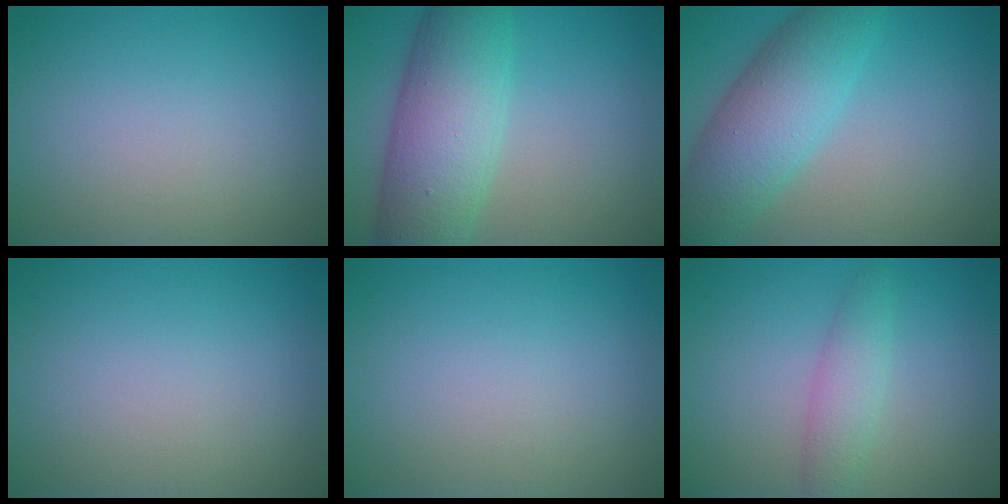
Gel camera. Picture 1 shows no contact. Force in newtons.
{"total": 8.9, "press": 8.9, "slide": 0.3}
{"total": 7.5, "press": 7.5, "slide": 0.2}
{"total": 0.0}
{"total": 0.0}
{"total": 2.5, "press": 2.5, "slide": 0.1}